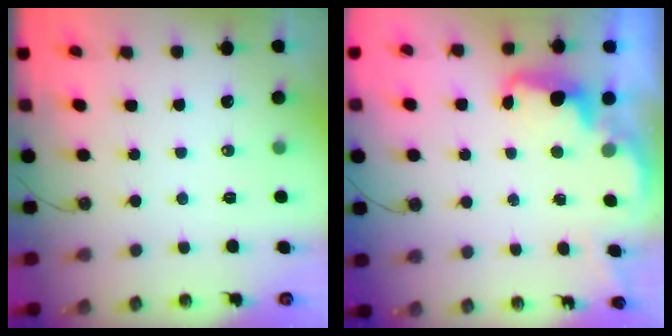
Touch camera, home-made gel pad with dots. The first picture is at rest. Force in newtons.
{"total": 2.4, "press": 2.4, "slide": 0.5}